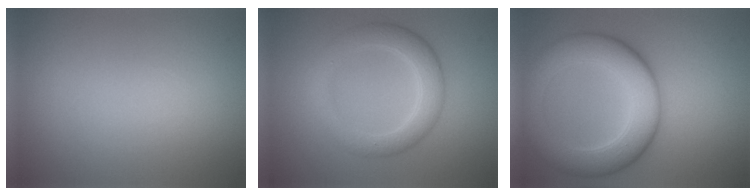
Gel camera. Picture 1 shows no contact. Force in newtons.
{"total": 4.1, "press": 4.1, "slide": 0.3}
{"total": 8.3, "press": 8.3, "slide": 0.5}